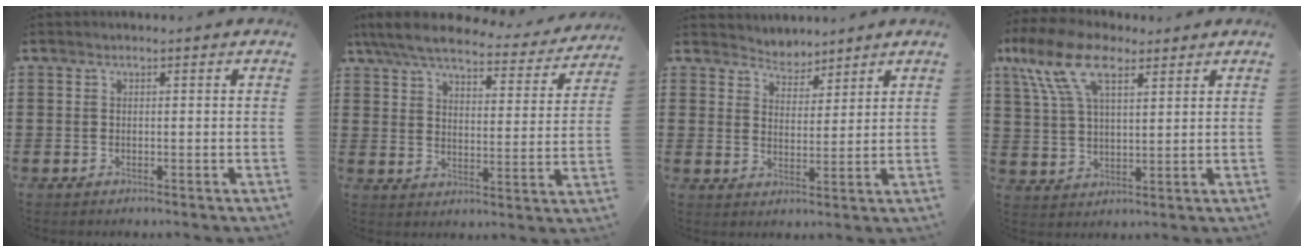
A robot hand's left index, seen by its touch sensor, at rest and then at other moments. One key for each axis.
{"total": 6.6, "fx": 5.9, "fy": 1.1, "fz": 2.7, "tx": -0.079, "ty": -0.032, "tz": 0.101}
{"total": 3.6, "fx": 3.4, "fy": 1.1, "fz": -0.6, "tx": -0.006, "ty": -0.010, "tz": 0.062}
{"total": 10.6, "fx": 6.5, "fy": 4.7, "fz": 6.9, "tx": -0.158, "ty": 0.003, "tz": 0.120}